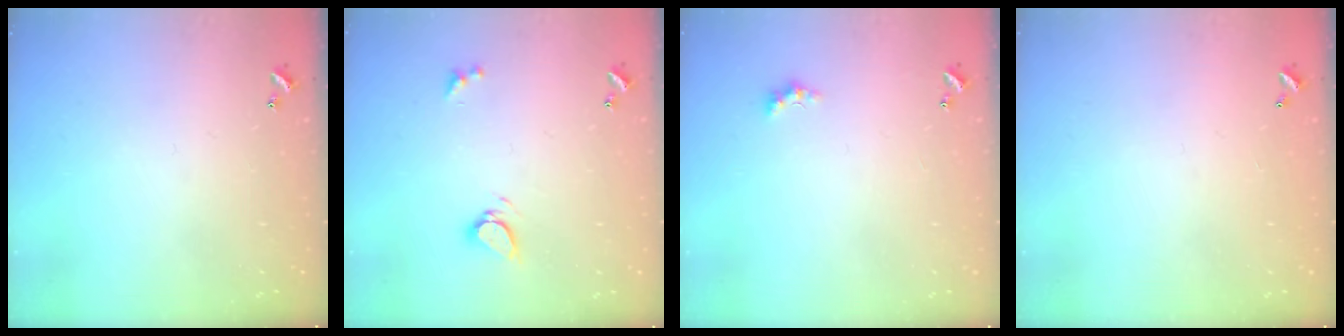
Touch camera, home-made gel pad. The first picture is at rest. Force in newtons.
{"total": 4.0, "press": 3.9, "slide": 0.5}
{"total": 1.6, "press": 1.5, "slide": 0.5}
{"total": 2.9, "press": 2.9, "slide": 0.1}